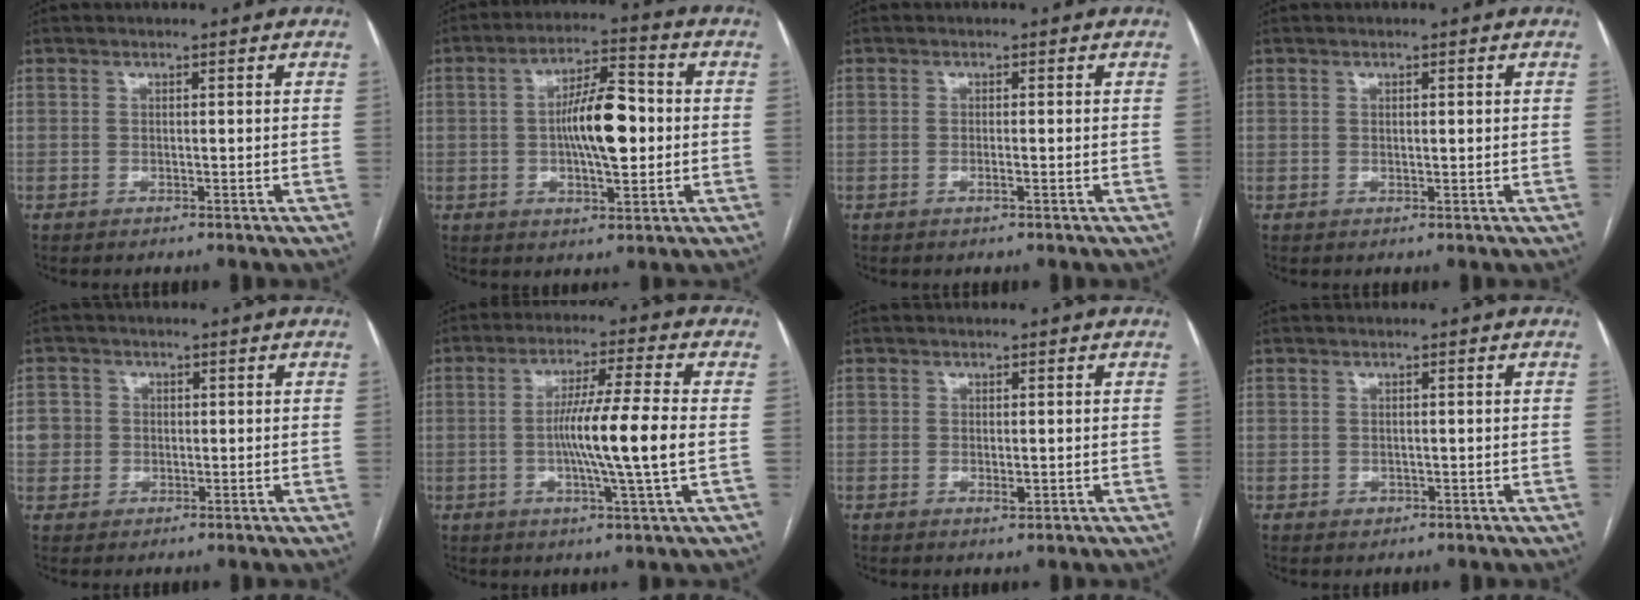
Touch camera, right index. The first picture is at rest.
{"total": 10.7, "force": [-0.2, 3.2, 10.2], "torque": [-0.177, 0.018, -0.003]}
{"total": 1.0, "force": [-0.5, 0.0, 0.9], "torque": [-0.020, 0.000, -0.008]}
{"total": 1.0, "force": [0.2, 0.4, 0.9], "torque": [-0.017, 0.000, 0.005]}
{"total": 4.5, "force": [0.2, 4.4, 0.9], "torque": [-0.014, 0.013, 0.005]}
{"total": 11.0, "force": [-1.0, -1.0, 10.9], "torque": [-0.192, -0.006, -0.021]}
{"total": 1.5, "force": [-0.3, 0.8, 1.2], "torque": [-0.017, -0.002, -0.002]}
{"total": 1.1, "force": [-0.3, 0.9, 0.4], "torque": [-0.006, 0.002, 0.000]}